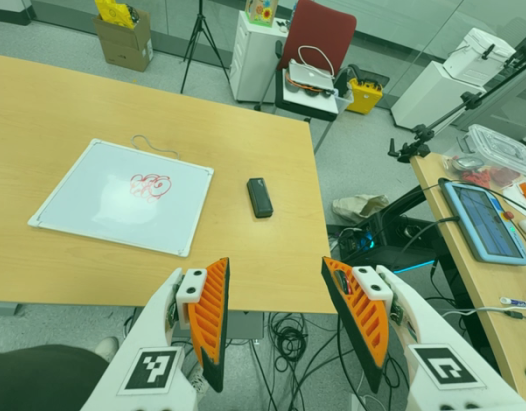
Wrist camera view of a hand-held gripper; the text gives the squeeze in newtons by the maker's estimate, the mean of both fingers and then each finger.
{"total": 0.0}